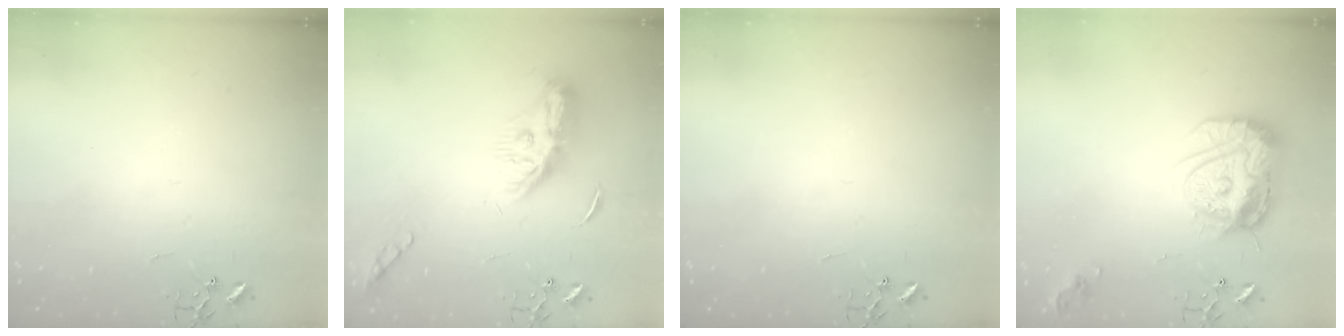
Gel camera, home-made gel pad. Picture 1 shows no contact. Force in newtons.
{"total": 11.4, "press": 11.4, "slide": 0.5}
{"total": 0.0}
{"total": 15.4, "press": 15.3, "slide": 1.6}